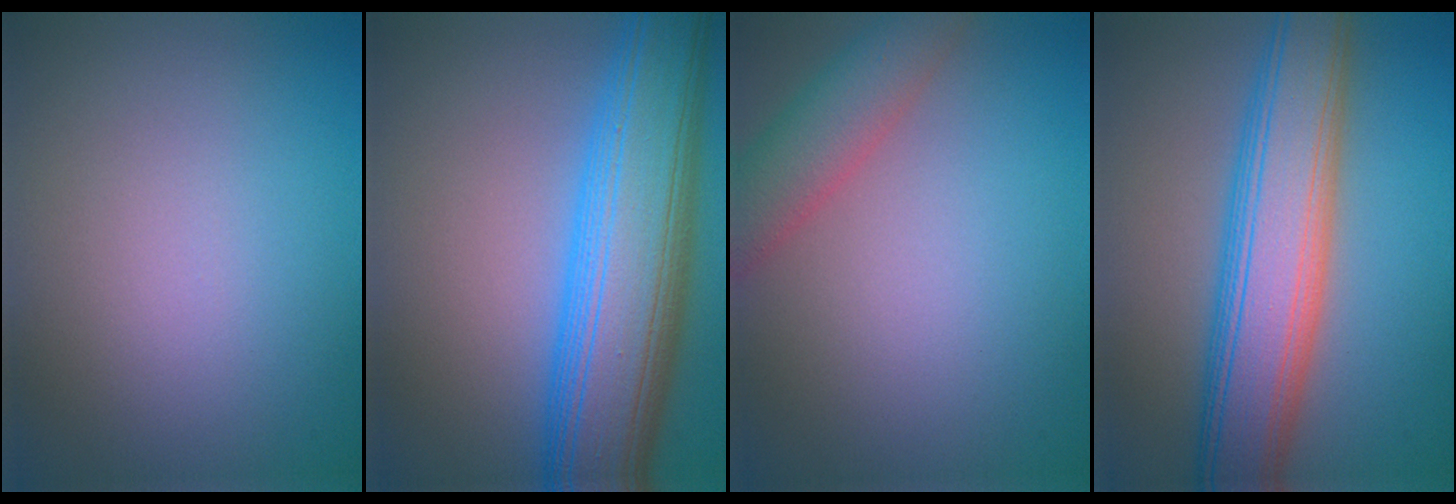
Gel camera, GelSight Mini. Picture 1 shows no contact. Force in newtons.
{"total": 11.5, "press": 11.5, "slide": 0.2}
{"total": 4.3, "press": 4.3, "slide": 0.1}
{"total": 9.1, "press": 9.1, "slide": 0.5}